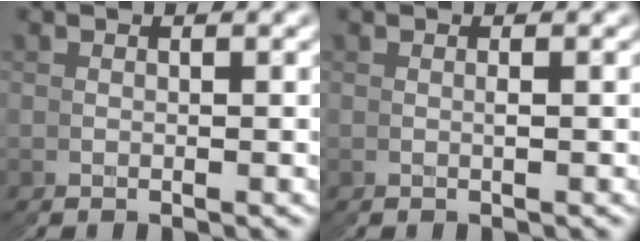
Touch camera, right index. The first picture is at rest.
{"total": 1.0, "force": [-0.1, -0.1, 1.0], "torque": [-0.015, 0.001, -0.002]}